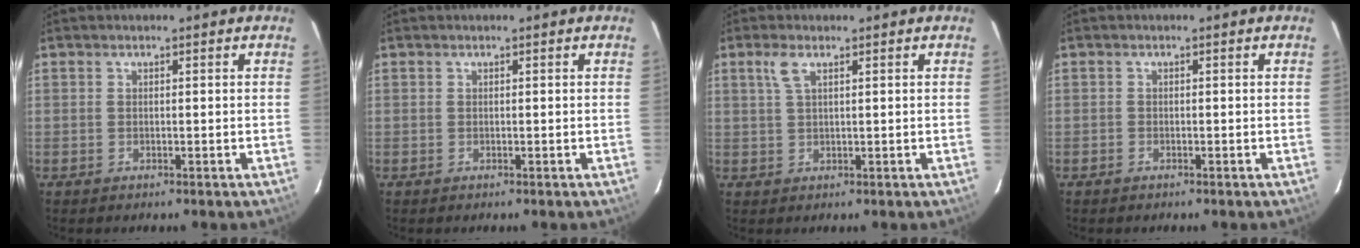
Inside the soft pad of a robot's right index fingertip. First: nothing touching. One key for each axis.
{"total": 0.0}
{"total": 2.8, "fx": 1.5, "fy": 0.8, "fz": 2.2, "tx": -0.049, "ty": 0.005, "tz": 0.031}
{"total": 0.6, "fx": -0.5, "fy": 0.3, "fz": 0.0, "tx": -0.001, "ty": 0.003, "tz": -0.008}